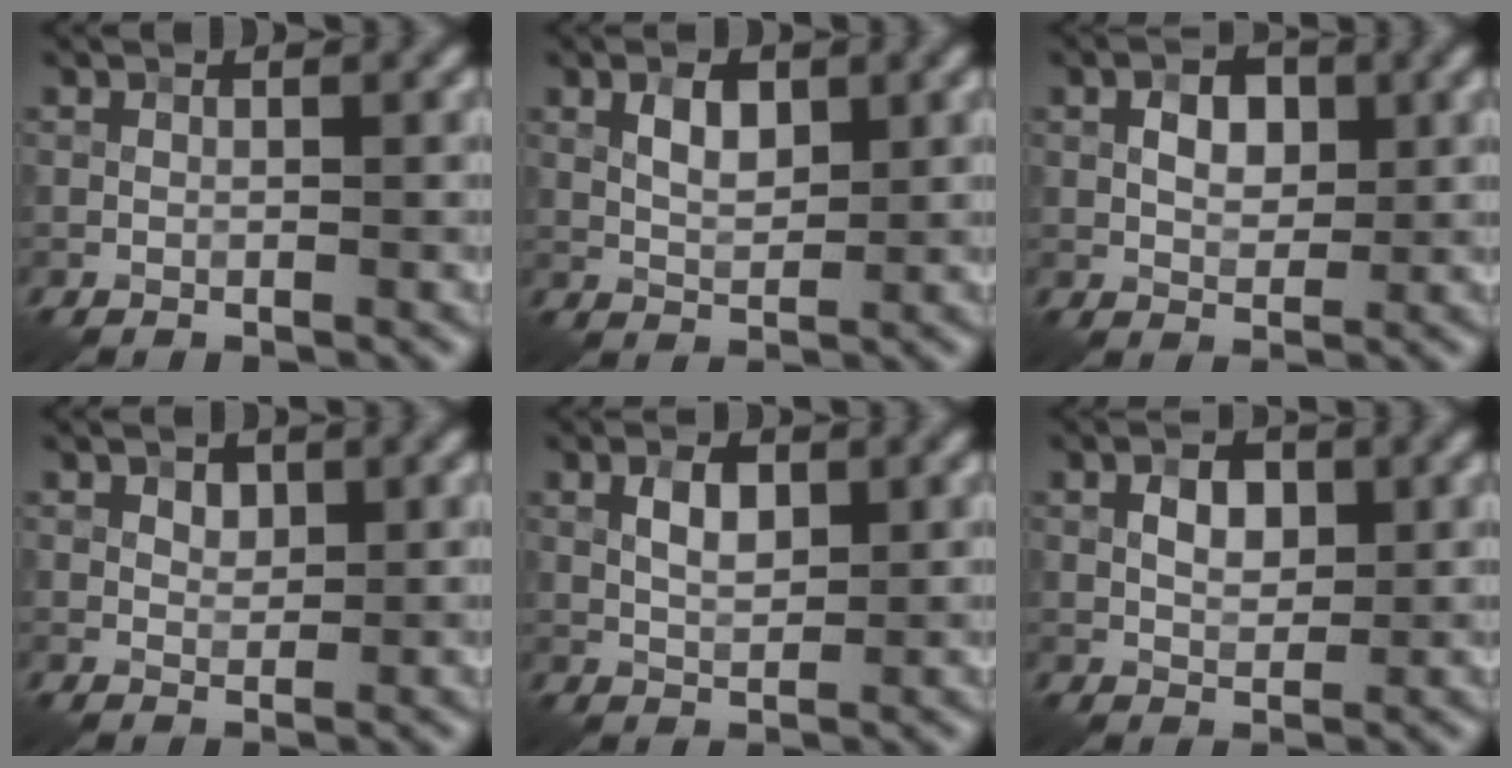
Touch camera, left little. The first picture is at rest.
{"total": 2.8, "force": [1.0, 1.5, 2.2], "torque": [-0.042, 0.000, 0.018]}
{"total": 3.1, "force": [0.6, 2.0, 2.2], "torque": [-0.038, 0.002, 0.009]}
{"total": 1.4, "force": [0.8, 0.9, 0.7], "torque": [-0.012, 0.001, 0.013]}
{"total": 2.7, "force": [0.8, 1.4, 2.2], "torque": [-0.041, 0.002, 0.014]}
{"total": 2.8, "force": [0.6, 1.7, 2.1], "torque": [-0.035, 0.001, 0.009]}